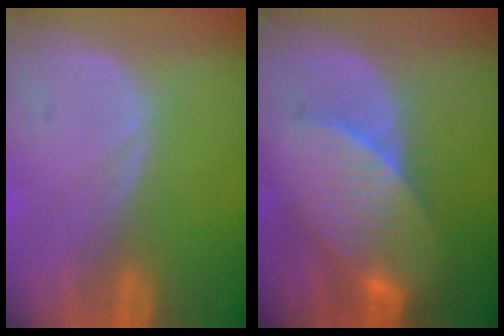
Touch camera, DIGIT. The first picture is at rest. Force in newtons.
{"total": 7.3, "press": 7.2, "slide": 1.2}